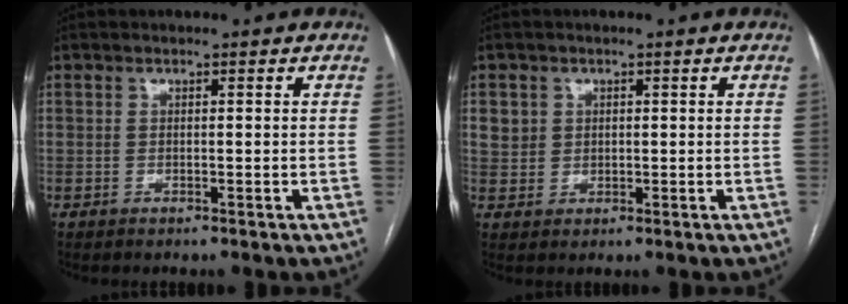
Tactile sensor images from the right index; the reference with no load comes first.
{"total": 3.2, "force": [1.1, 3.0, 0.5], "torque": [-0.005, 0.006, 0.025]}